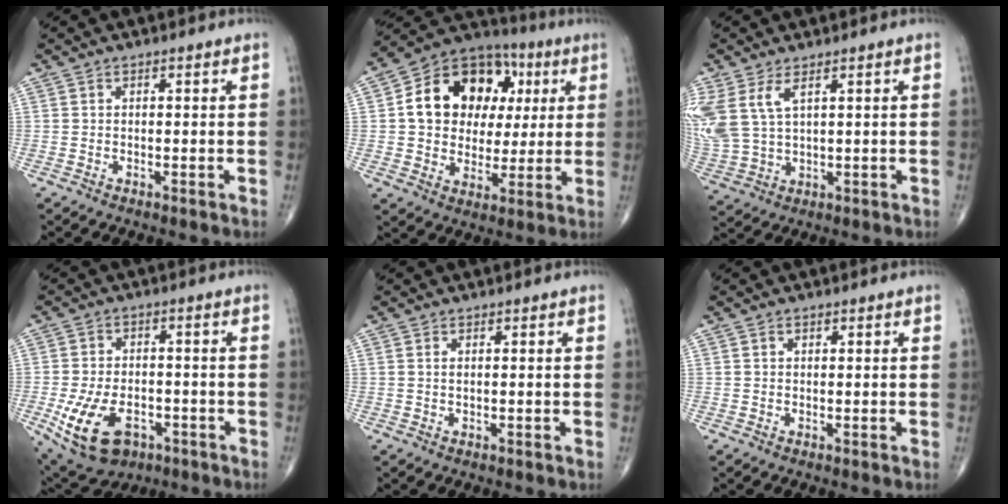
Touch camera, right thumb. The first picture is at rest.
{"total": 18.5, "force": [4.0, 14.1, 11.2], "torque": [-0.144, 0.017, 0.063]}
{"total": 10.5, "force": [4.4, 5.4, 7.9], "torque": [-0.200, -0.008, 0.104]}
{"total": 13.0, "force": [-5.0, 8.2, 8.9], "torque": [-0.164, 0.014, -0.070]}
{"total": 0.8, "force": [0.3, 0.3, 0.7], "torque": [-0.017, 0.003, 0.008]}
{"total": 0.7, "force": [0.4, 0.5, 0.3], "torque": [-0.004, -0.002, 0.006]}